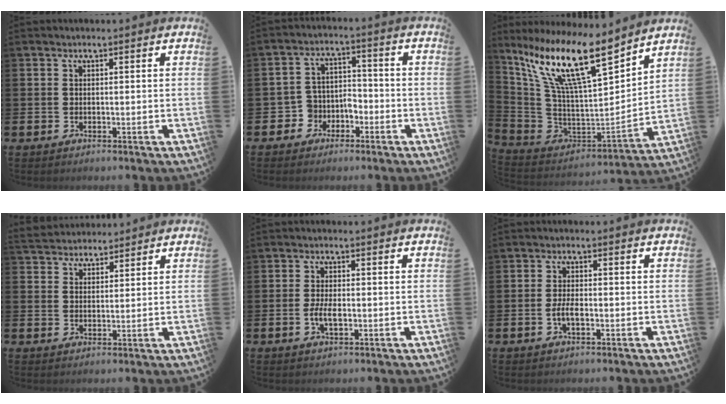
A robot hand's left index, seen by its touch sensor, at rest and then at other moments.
{"total": 4.3, "force": [-2.5, 3.4, 0.5], "torque": [-0.027, 0.007, -0.053]}
{"total": 14.9, "force": [10.0, 3.3, 10.5], "torque": [-0.245, -0.063, 0.169]}
{"total": 3.8, "force": [3.7, 1.1, -0.3], "torque": [-0.012, -0.010, 0.069]}
{"total": 3.1, "force": [-0.6, 1.3, 2.8], "torque": [-0.047, 0.000, -0.012]}
{"total": 2.5, "force": [-0.7, 1.1, 2.2], "torque": [-0.037, 0.001, -0.014]}